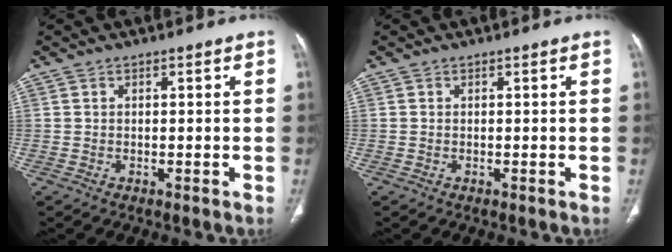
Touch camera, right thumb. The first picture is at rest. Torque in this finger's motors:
{"motor_torque": [-0.15, 0.03, 0.32, 0.19, -0.01]}